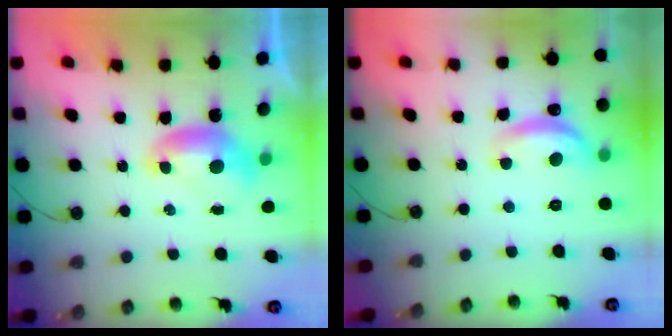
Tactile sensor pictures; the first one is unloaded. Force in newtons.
{"total": 5.7, "press": 5.6, "slide": 0.8}